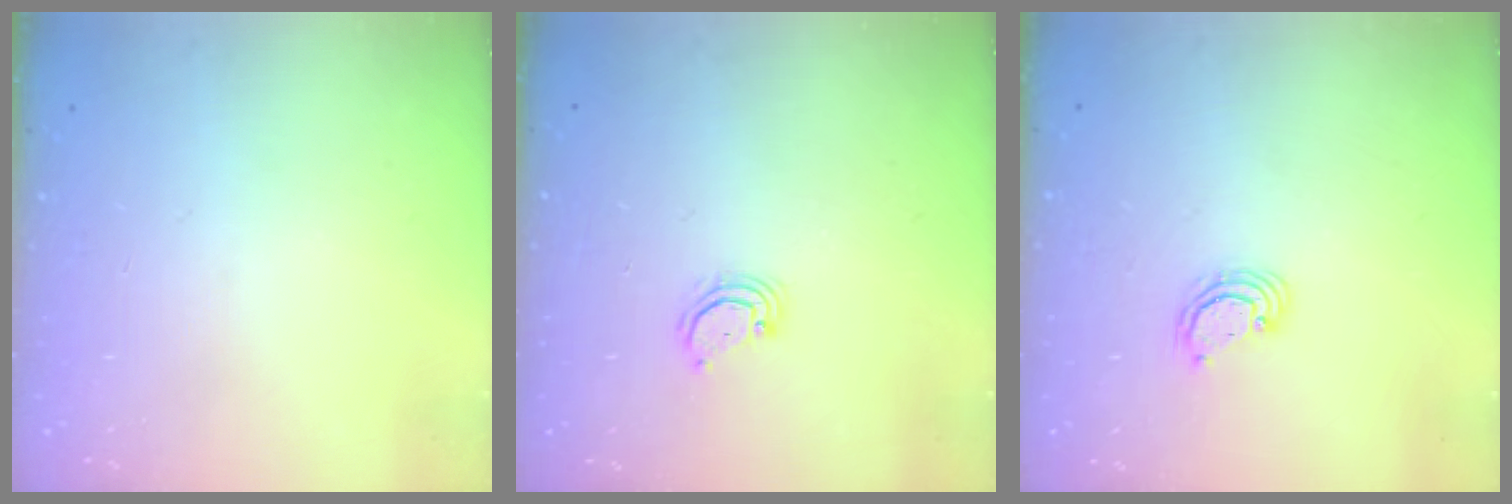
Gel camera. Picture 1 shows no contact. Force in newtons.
{"total": 2.9, "press": 2.9, "slide": 0.2}
{"total": 3.5, "press": 3.5, "slide": 0.3}